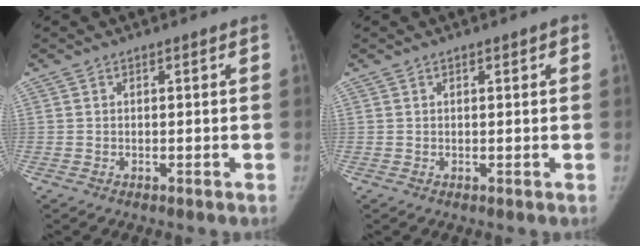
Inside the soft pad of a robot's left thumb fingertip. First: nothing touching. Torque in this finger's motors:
{"motor_torque": [-0.29, 0.05, -0.36, 0.15, -0.08]}